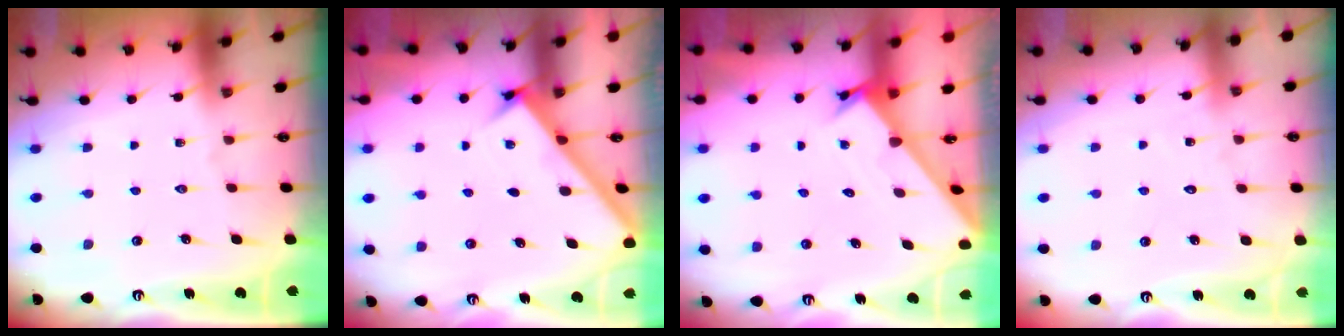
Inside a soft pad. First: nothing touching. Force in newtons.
{"total": 2.9, "press": 2.8, "slide": 0.3}
{"total": 1.6, "press": 1.6, "slide": 0.1}
{"total": 6.0, "press": 6.0, "slide": 0.5}